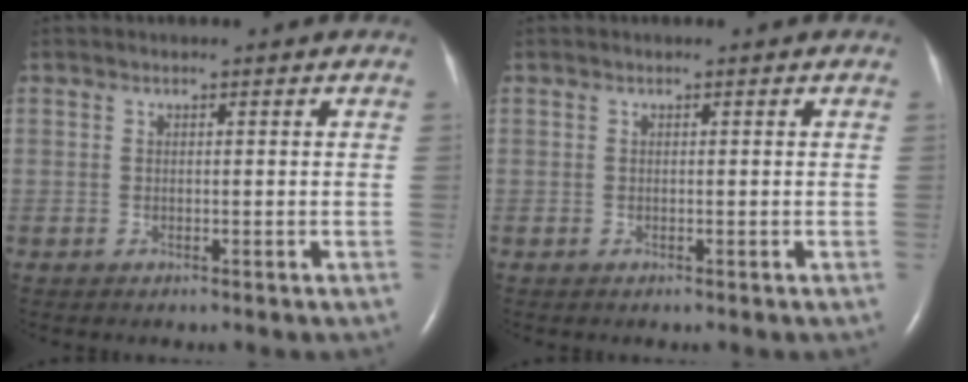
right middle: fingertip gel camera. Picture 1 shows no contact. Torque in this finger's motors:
{"motor_torque": [-0.09, 0.09, -0.02, -0.01]}